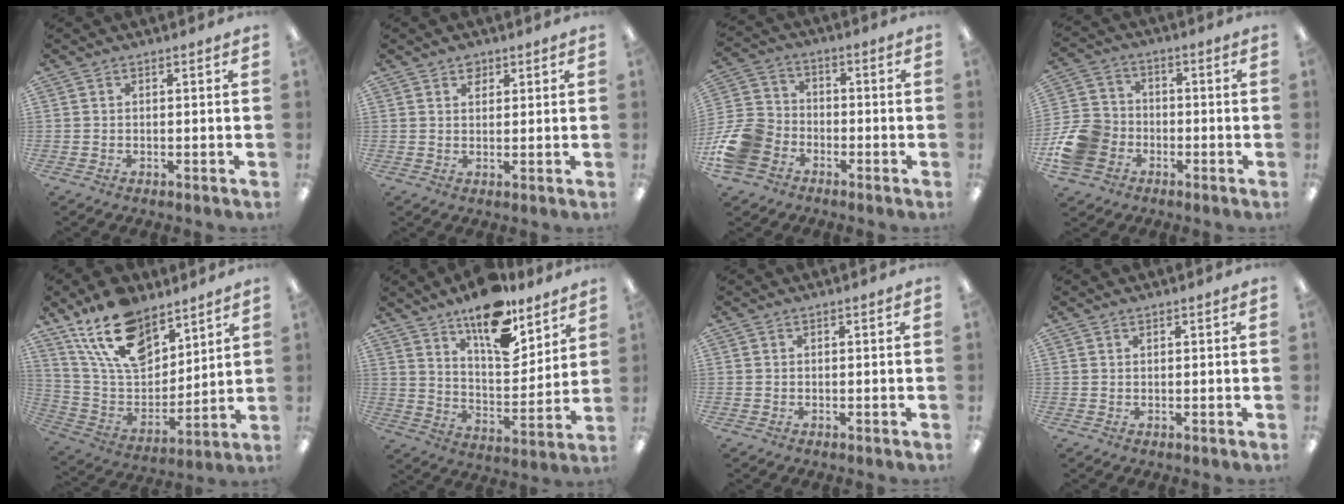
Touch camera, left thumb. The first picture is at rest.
{"total": 2.4, "force": [1.7, 1.5, 0.8], "torque": [-0.002, -0.006, 0.028]}
{"total": 12.4, "force": [-5.7, 9.3, 5.9], "torque": [-0.130, 0.050, -0.102]}
{"total": 11.8, "force": [-4.2, 9.8, 5.1], "torque": [-0.115, 0.038, -0.073]}
{"total": 18.9, "force": [12.7, 10.0, 9.8], "torque": [-0.190, -0.057, 0.235]}
{"total": 16.2, "force": [11.9, 6.5, 8.9], "torque": [-0.133, -0.076, 0.204]}
{"total": 0.0}
{"total": 0.5, "force": [0.5, 0.1, 0.2], "torque": [-0.004, 0.002, 0.008]}